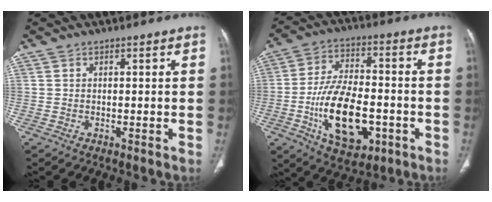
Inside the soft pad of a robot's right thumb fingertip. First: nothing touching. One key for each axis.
{"total": 17.3, "fx": -5.0, "fy": 9.2, "fz": 13.8, "tx": -0.228, "ty": 0.018, "tz": -0.077}